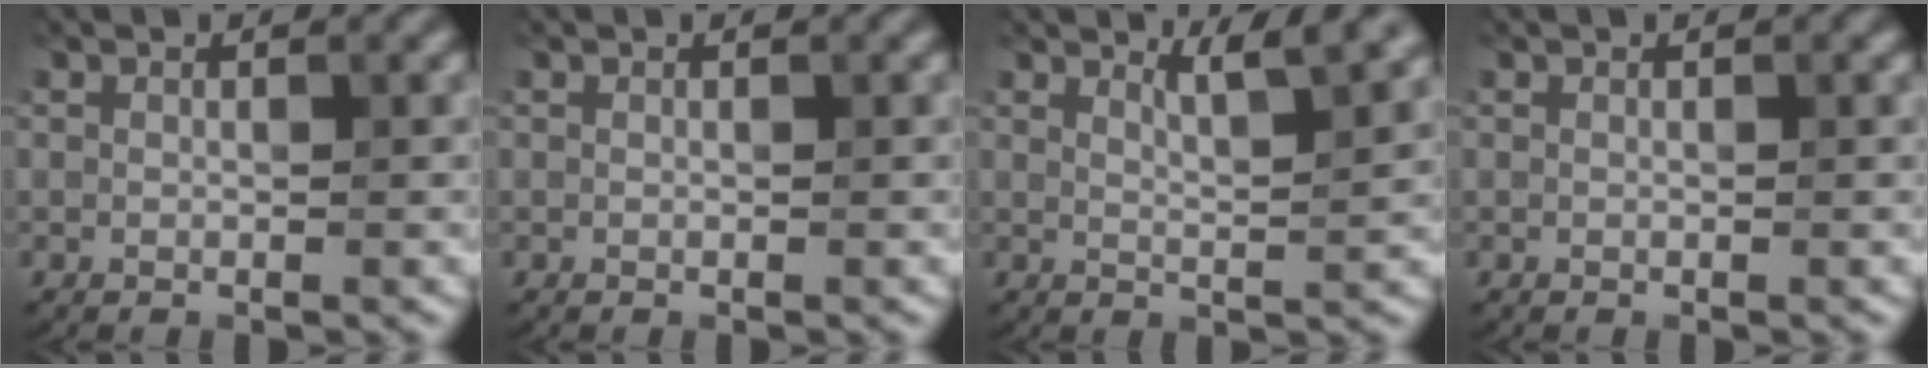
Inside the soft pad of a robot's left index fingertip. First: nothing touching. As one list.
[{"total": 0.0}, {"total": 2.9, "force": [2.3, 0.5, 1.6], "torque": [-0.015, 0.000, 0.036]}, {"total": 0.0}]